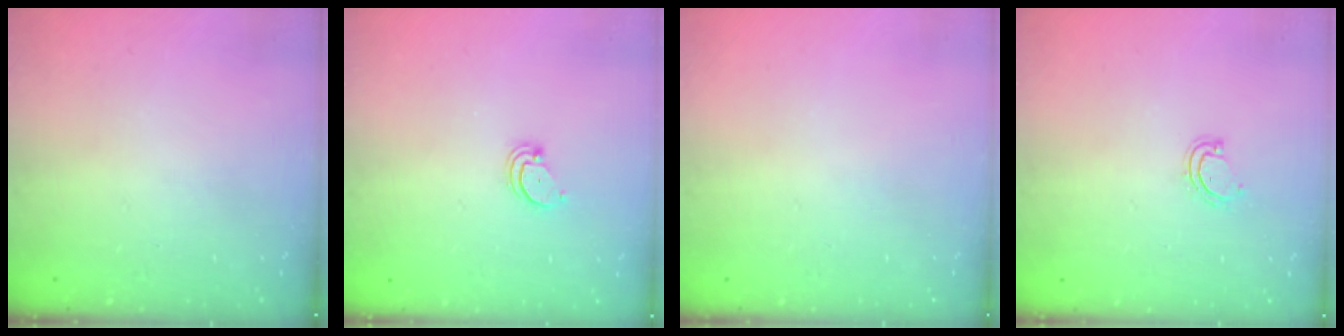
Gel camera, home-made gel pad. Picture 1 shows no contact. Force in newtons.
{"total": 2.0, "press": 2.0, "slide": 0.2}
{"total": 0.0}
{"total": 3.3, "press": 3.3, "slide": 0.2}